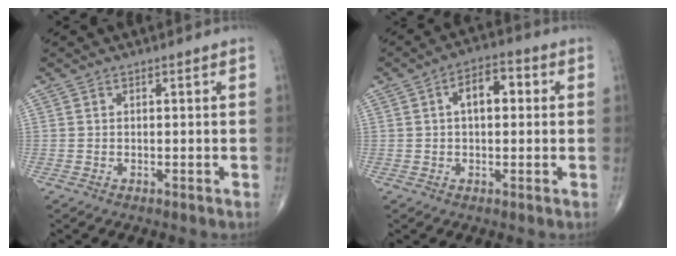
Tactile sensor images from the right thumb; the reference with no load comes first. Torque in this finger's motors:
{"motor_torque": [0.13, 1.50, 0.71, 0.02, 0.02]}